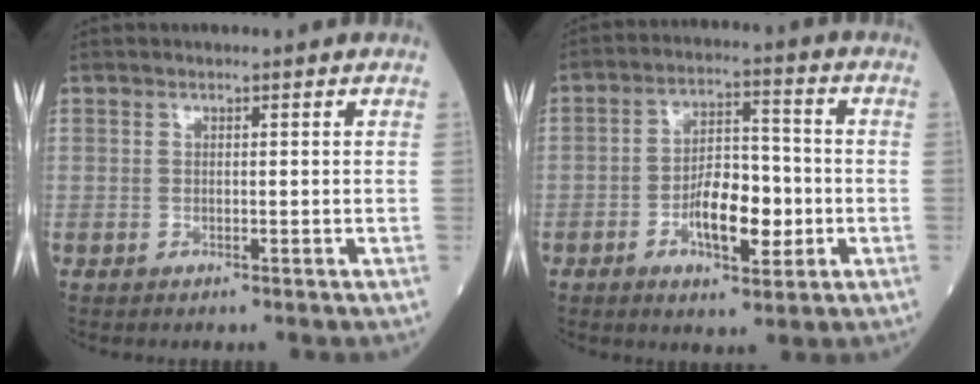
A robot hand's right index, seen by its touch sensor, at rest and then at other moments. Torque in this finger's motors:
{"motor_torque": [0.45, 0.12, 0.21, 0.13]}